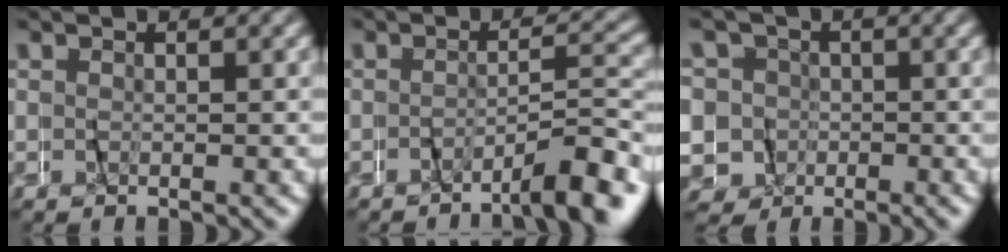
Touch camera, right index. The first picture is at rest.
{"total": 4.9, "force": [-4.0, -0.1, 2.8], "torque": [-0.037, 0.005, -0.069]}
{"total": 10.3, "force": [-1.8, 9.9, 2.3], "torque": [-0.082, -0.043, -0.030]}